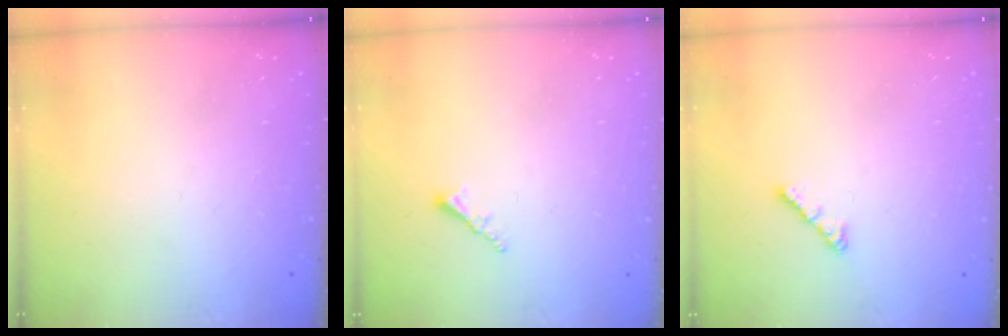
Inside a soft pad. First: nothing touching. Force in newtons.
{"total": 1.7, "press": 1.7, "slide": 0.2}
{"total": 2.4, "press": 2.3, "slide": 0.6}